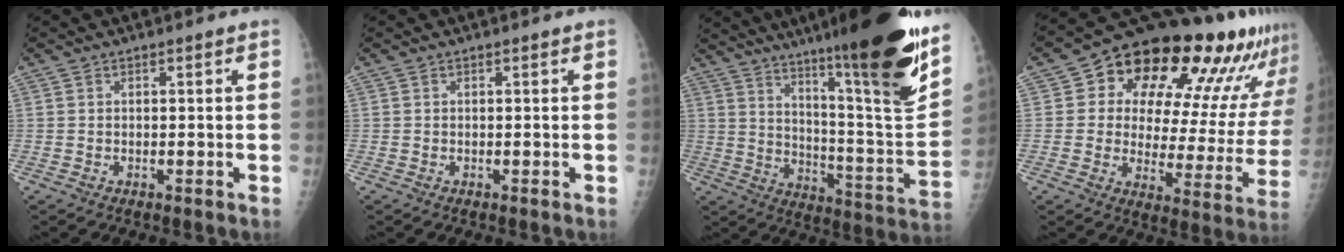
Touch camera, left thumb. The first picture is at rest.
{"total": 0.0}
{"total": 27.3, "force": [17.6, 2.8, 20.7], "torque": [-0.294, -0.087, 0.270]}
{"total": 25.8, "force": [15.1, 11.7, 17.4], "torque": [-0.203, -0.034, 0.206]}